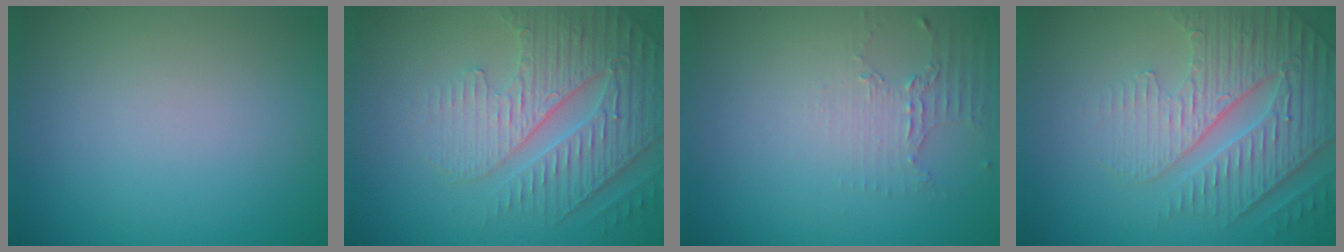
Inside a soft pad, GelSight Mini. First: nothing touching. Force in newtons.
{"total": 4.8, "press": 4.4, "slide": 1.9}
{"total": 2.1, "press": 1.5, "slide": 1.4}
{"total": 5.5, "press": 4.8, "slide": 2.7}